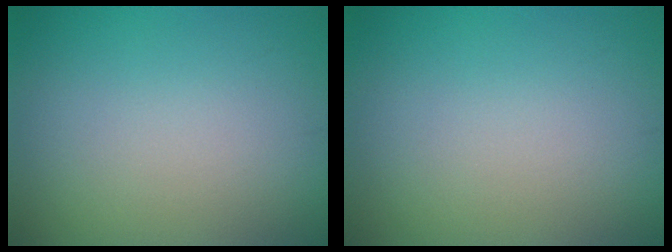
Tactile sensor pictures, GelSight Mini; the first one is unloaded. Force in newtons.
{"total": 0.0}